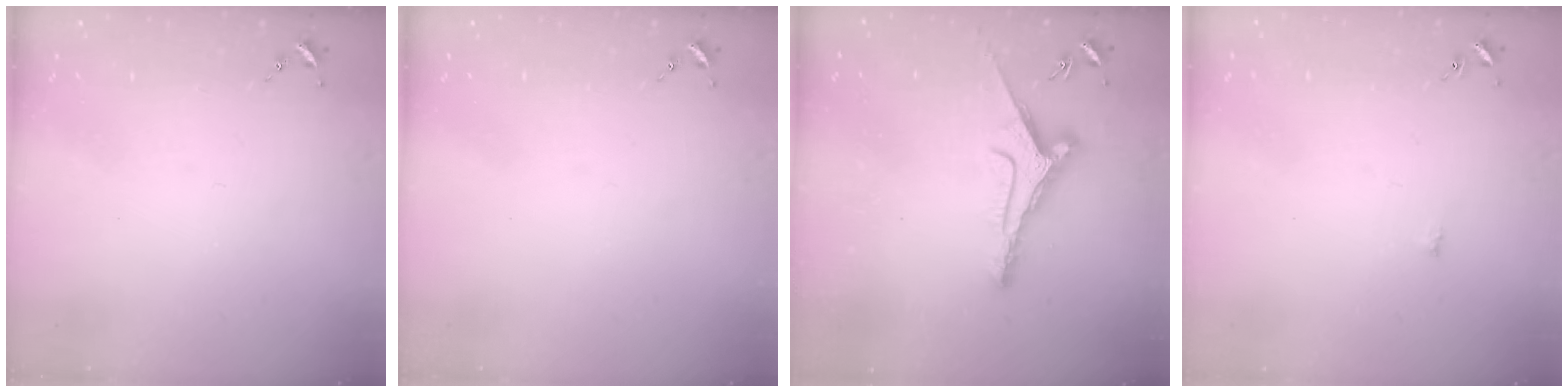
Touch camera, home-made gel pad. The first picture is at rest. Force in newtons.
{"total": 0.0}
{"total": 8.6, "press": 8.6, "slide": 0.5}
{"total": 4.6, "press": 4.5, "slide": 0.5}